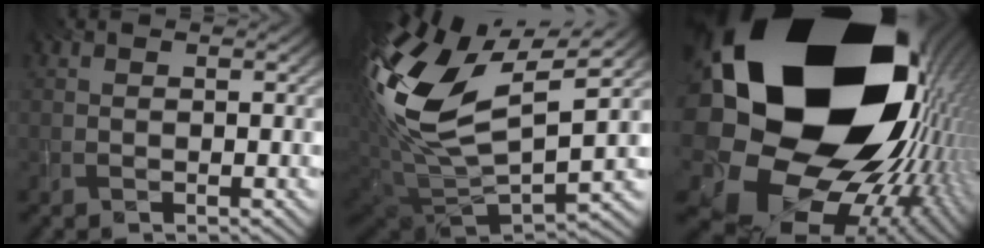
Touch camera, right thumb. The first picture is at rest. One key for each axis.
{"total": 16.6, "fx": 4.7, "fy": 8.5, "fz": 13.4, "tx": -0.309, "ty": 0.000, "tz": 0.088}
{"total": 25.1, "fx": 4.9, "fy": 19.0, "fz": 15.7, "tx": -0.323, "ty": -0.085, "tz": 0.081}